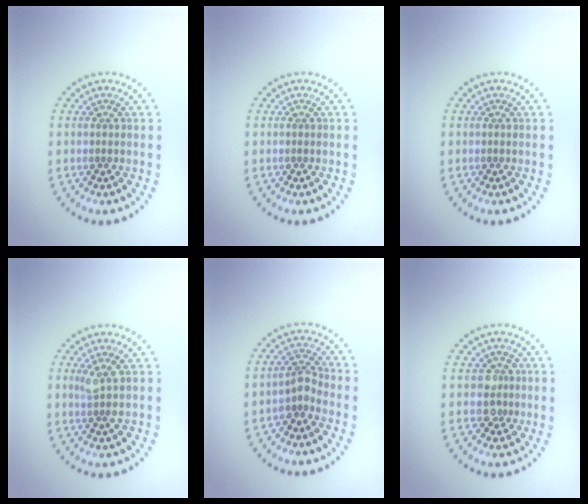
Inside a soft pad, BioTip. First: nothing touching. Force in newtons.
{"total": 0.0}
{"total": 0.0}
{"total": 1.7, "press": 1.4, "slide": 1.0}
{"total": 1.9, "press": 1.3, "slide": 1.4}
{"total": 1.8, "press": 1.5, "slide": 0.9}